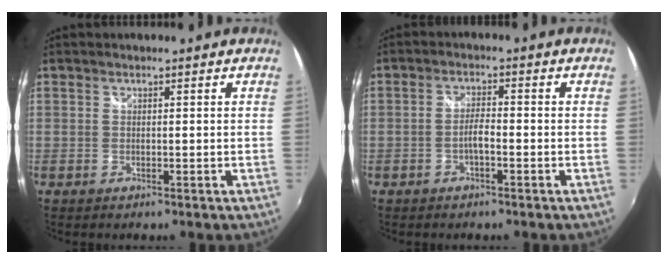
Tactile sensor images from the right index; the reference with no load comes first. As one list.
[{"total": 2.5, "force": [-1.3, 0.5, 2.1], "torque": [-0.045, 0.006, -0.025]}]